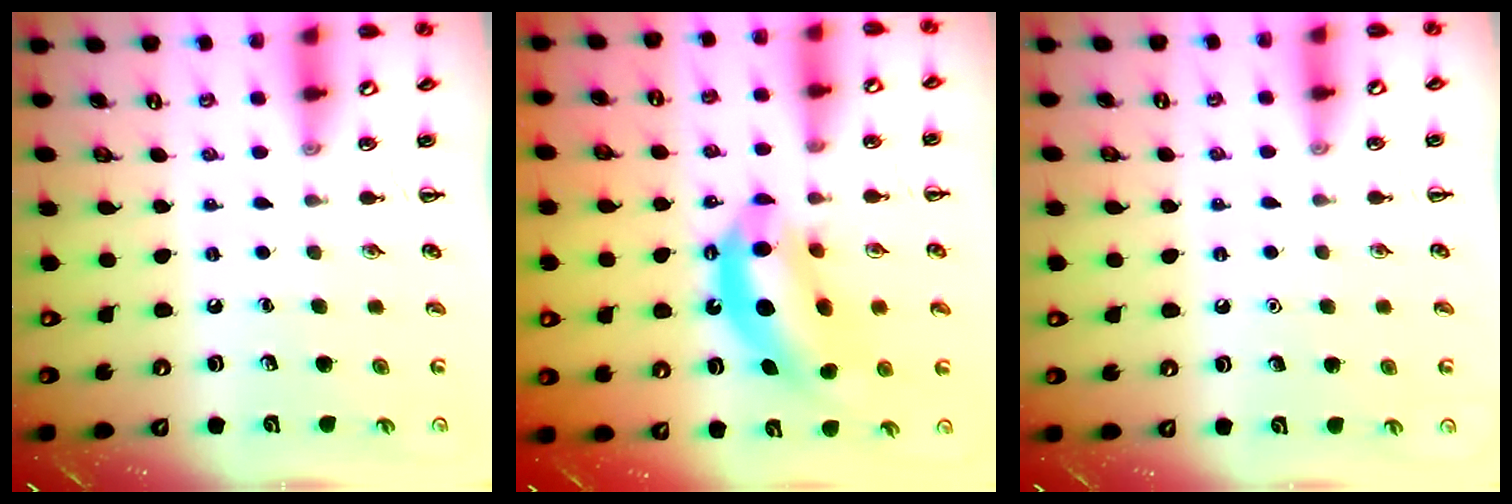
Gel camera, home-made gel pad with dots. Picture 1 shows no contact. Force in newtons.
{"total": 13.2, "press": 12.8, "slide": 3.5}
{"total": 1.5, "press": 1.5, "slide": 0.1}